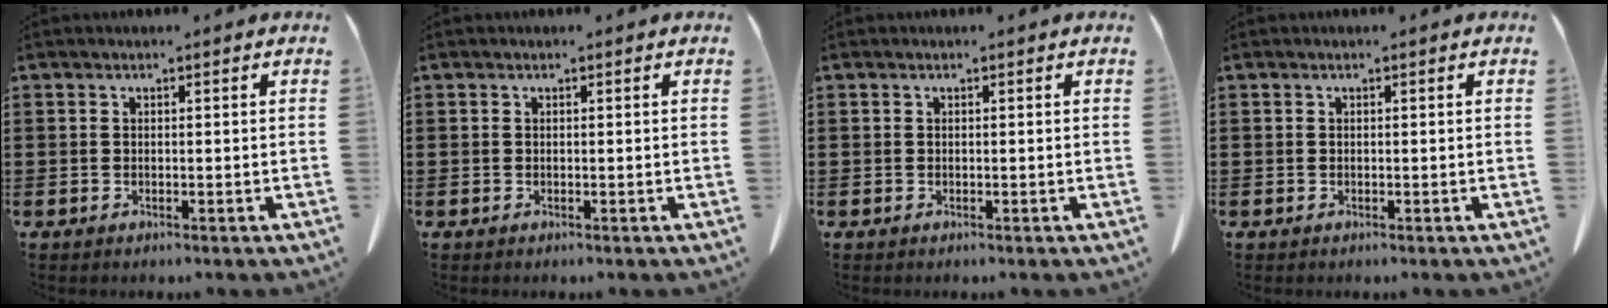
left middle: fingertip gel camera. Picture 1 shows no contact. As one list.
[{"total": 0.0}, {"total": 0.0}, {"total": 0.0}]